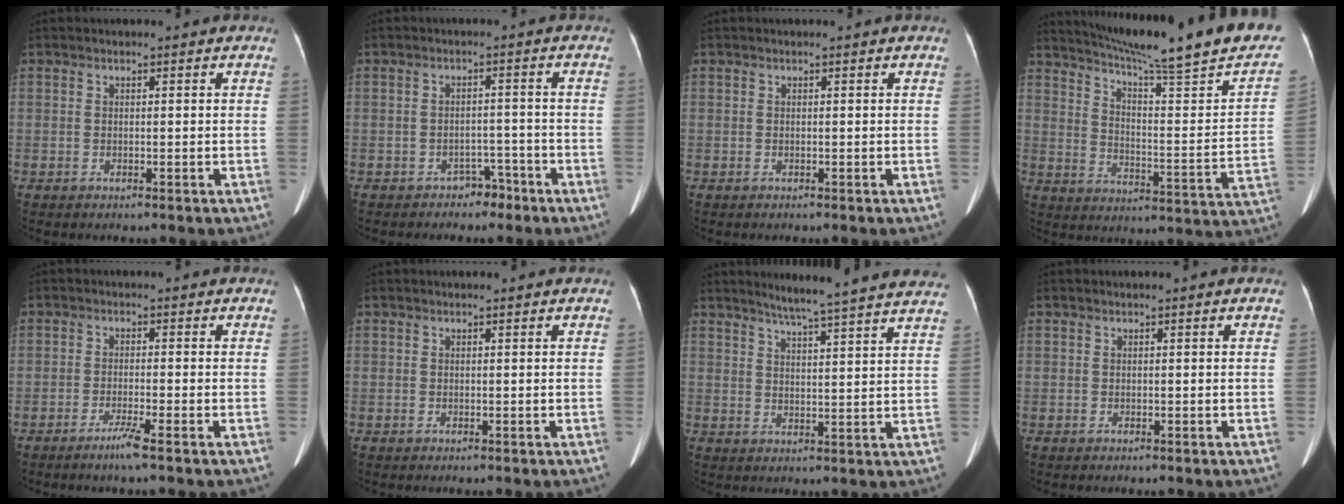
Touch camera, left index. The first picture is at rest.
{"total": 3.0, "force": [-2.4, 1.8, 0.5], "torque": [-0.010, 0.008, -0.030]}
{"total": 0.0}
{"total": 26.7, "force": [22.1, 0.9, 14.8], "torque": [-0.223, -0.067, 0.288]}
{"total": 2.8, "force": [-1.9, -0.6, 2.0], "torque": [-0.045, -0.007, -0.038]}
{"total": 0.0}
{"total": 17.6, "force": [15.9, -0.5, 7.6], "torque": [-0.114, -0.023, 0.195]}
{"total": 0.0}